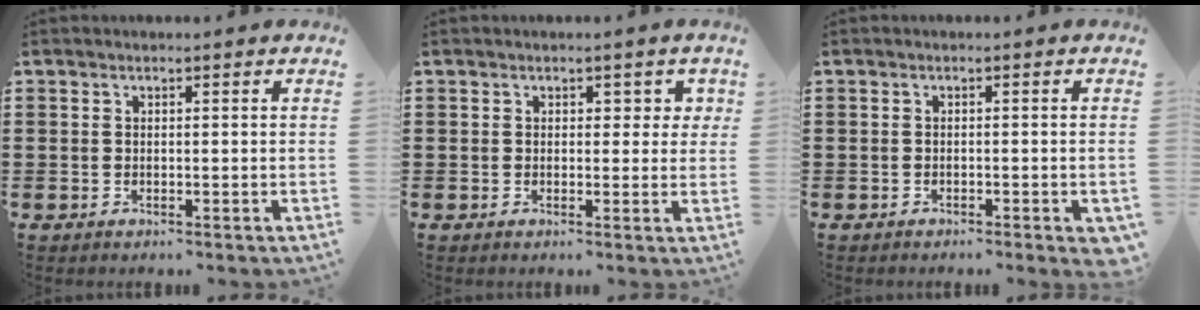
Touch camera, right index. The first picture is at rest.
{"total": 2.0, "force": [0.7, 1.6, 0.9], "torque": [-0.007, 0.003, 0.008]}
{"total": 1.0, "force": [-0.8, 0.2, 0.6], "torque": [-0.012, -0.004, -0.016]}